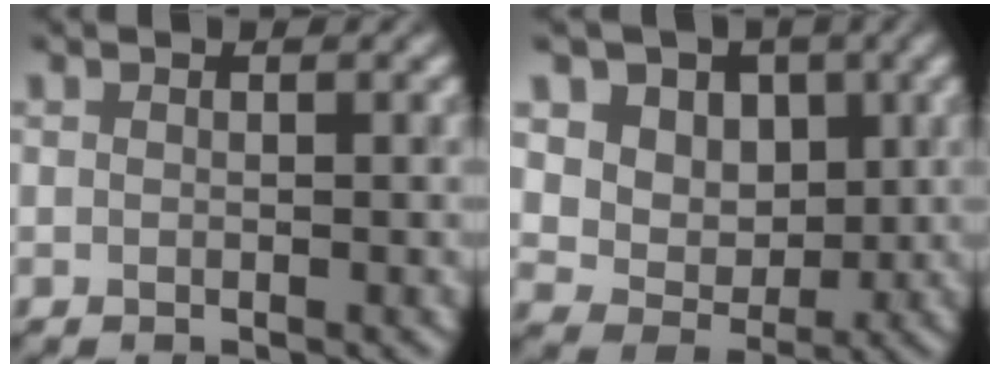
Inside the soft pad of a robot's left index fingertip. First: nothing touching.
{"total": 9.4, "force": [4.0, 7.2, 4.5], "torque": [-0.073, 0.005, 0.056]}